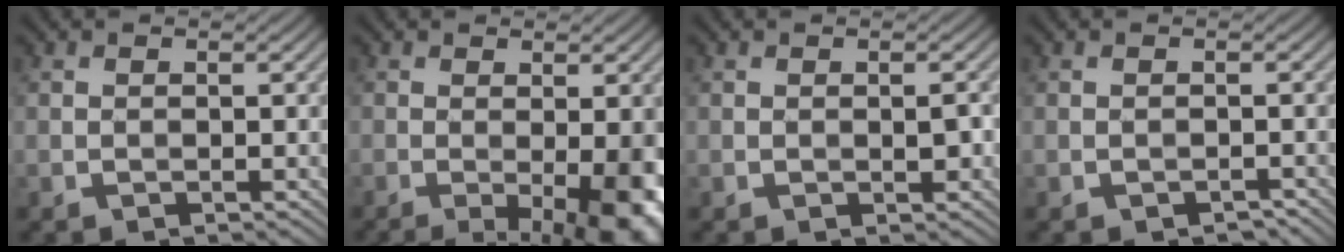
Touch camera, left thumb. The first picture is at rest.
{"total": 8.7, "force": [-2.6, 2.2, 8.0], "torque": [-0.100, -0.002, -0.034]}
{"total": 1.1, "force": [-0.3, 0.4, 1.0], "torque": [-0.014, -0.002, -0.004]}
{"total": 0.9, "force": [-0.7, 0.4, 0.3], "torque": [-0.007, -0.004, -0.013]}